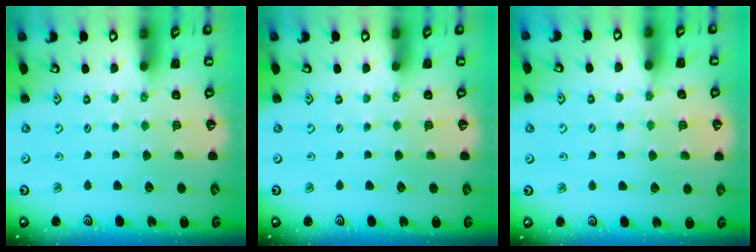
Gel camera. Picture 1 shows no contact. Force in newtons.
{"total": 0.0}
{"total": 6.5, "press": 6.5, "slide": 0.8}